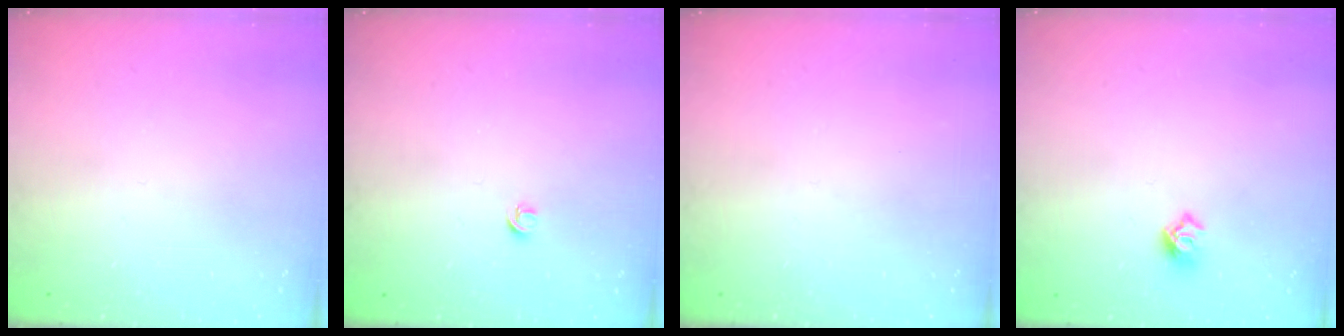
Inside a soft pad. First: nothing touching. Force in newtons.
{"total": 3.6, "press": 3.6, "slide": 0.5}
{"total": 0.0}
{"total": 5.4, "press": 5.3, "slide": 1.0}